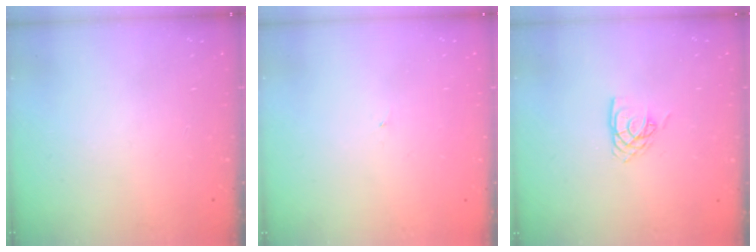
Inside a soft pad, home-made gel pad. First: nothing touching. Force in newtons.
{"total": 0.8, "press": 0.8, "slide": 0.1}
{"total": 6.0, "press": 5.9, "slide": 0.4}